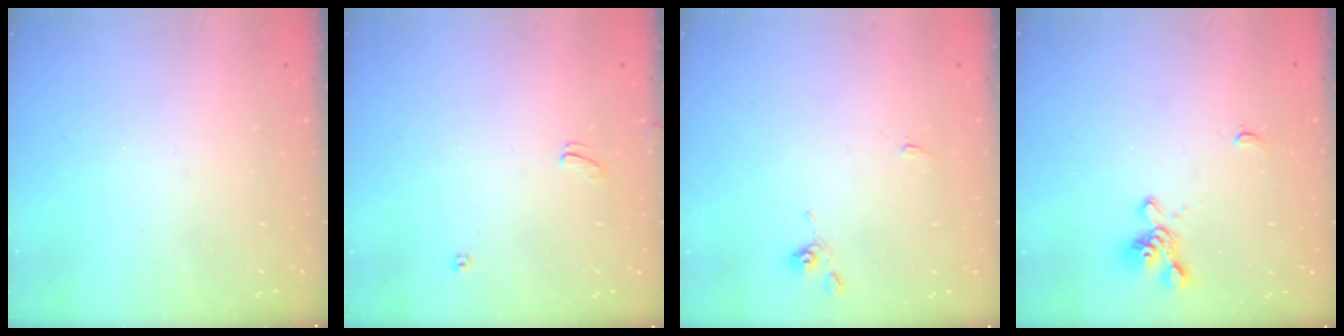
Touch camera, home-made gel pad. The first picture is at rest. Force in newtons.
{"total": 2.3, "press": 2.3, "slide": 0.4}
{"total": 0.0}
{"total": 1.2, "press": 0.2, "slide": 1.2}